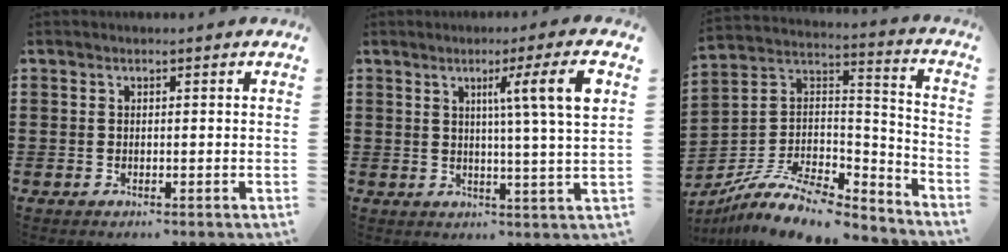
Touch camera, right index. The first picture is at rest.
{"total": 7.9, "force": [3.2, -0.2, 7.2], "torque": [-0.122, -0.009, 0.043]}
{"total": 11.9, "force": [-9.1, 3.8, 6.6], "torque": [-0.128, 0.019, -0.173]}